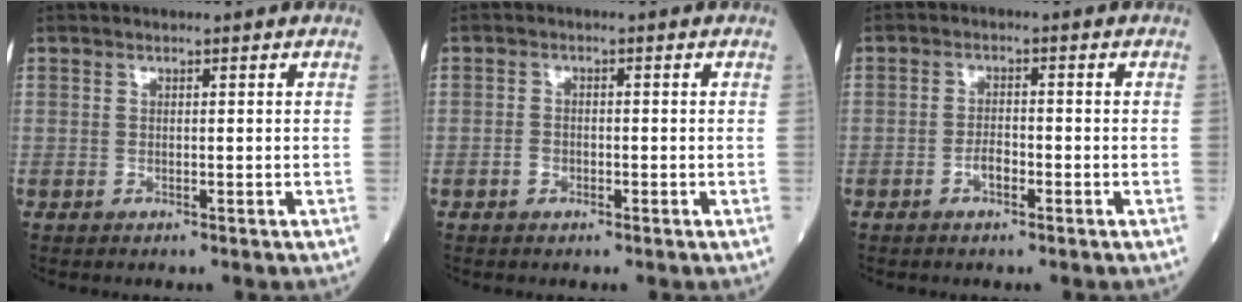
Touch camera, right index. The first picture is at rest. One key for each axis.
{"total": 1.6, "fx": -0.7, "fy": 1.2, "fz": 0.8, "tx": -0.015, "ty": 0.004, "tz": -0.010}
{"total": 2.2, "fx": -1.1, "fy": 1.0, "fz": 1.6, "tx": -0.027, "ty": 0.004, "tz": -0.021}